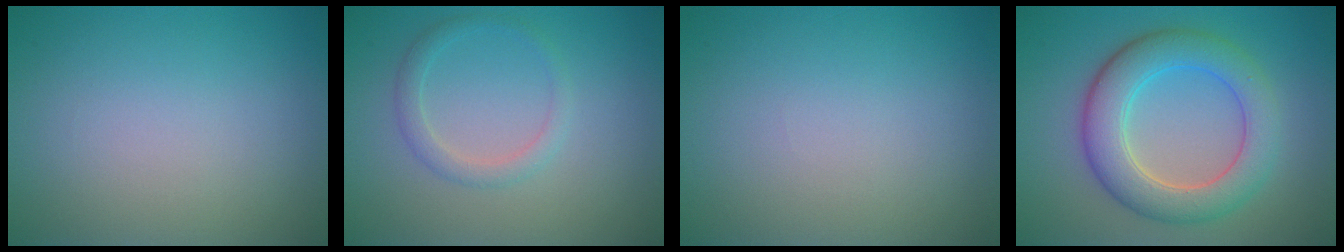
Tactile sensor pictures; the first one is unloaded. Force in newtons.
{"total": 1.7, "press": 1.7, "slide": 0.1}
{"total": 0.0}
{"total": 6.4, "press": 6.4, "slide": 0.2}